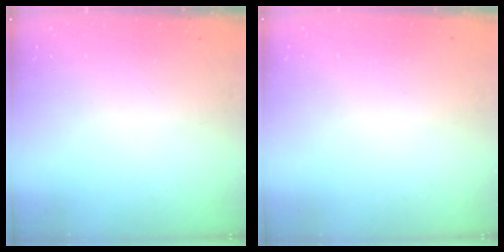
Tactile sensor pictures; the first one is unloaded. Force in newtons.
{"total": 1.9, "press": 1.9, "slide": 0.1}